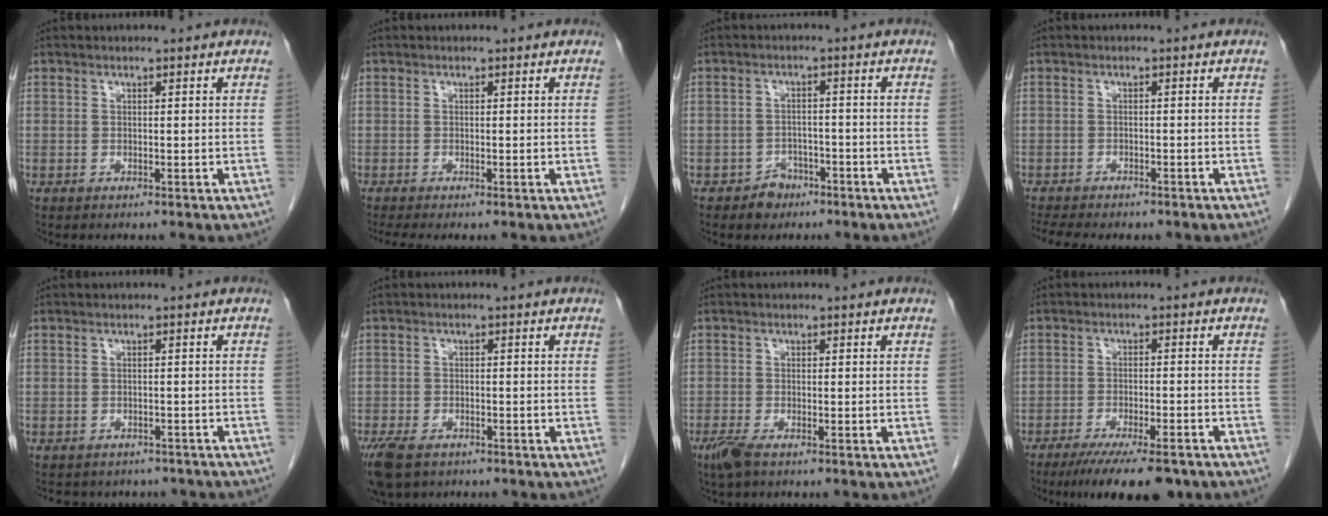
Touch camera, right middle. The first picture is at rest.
{"total": 1.9, "force": [-1.4, 0.1, 1.2], "torque": [-0.019, -0.006, -0.025]}
{"total": 3.3, "force": [-2.2, 2.4, 0.5], "torque": [-0.010, 0.010, -0.030]}
{"total": 7.6, "force": [-6.4, 1.9, 3.6], "torque": [-0.049, 0.000, -0.086]}
{"total": 8.9, "force": [-7.8, 4.0, 1.9], "torque": [-0.024, 0.011, -0.078]}
{"total": 8.1, "force": [-5.4, 4.4, 4.1], "torque": [-0.092, -0.011, -0.086]}
{"total": 2.8, "force": [-1.9, 0.6, 1.9], "torque": [-0.045, -0.007, -0.038]}
{"total": 12.2, "force": [-9.4, 2.4, 7.4], "torque": [-0.107, -0.019, -0.141]}